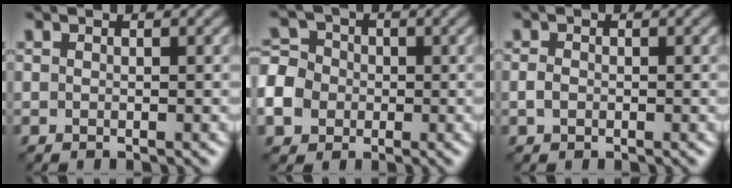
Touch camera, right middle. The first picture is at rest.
{"total": 7.0, "force": [-2.1, 5.9, 3.0], "torque": [-0.071, -0.005, -0.058]}
{"total": 1.0, "force": [-0.2, 0.7, 0.6], "torque": [-0.013, 0.000, -0.006]}